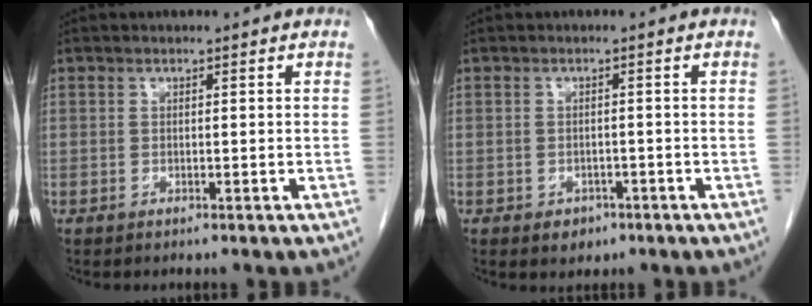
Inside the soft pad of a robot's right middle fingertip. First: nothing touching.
{"total": 2.1, "force": [-1.2, 1.5, 0.8], "torque": [-0.009, 0.003, -0.009]}